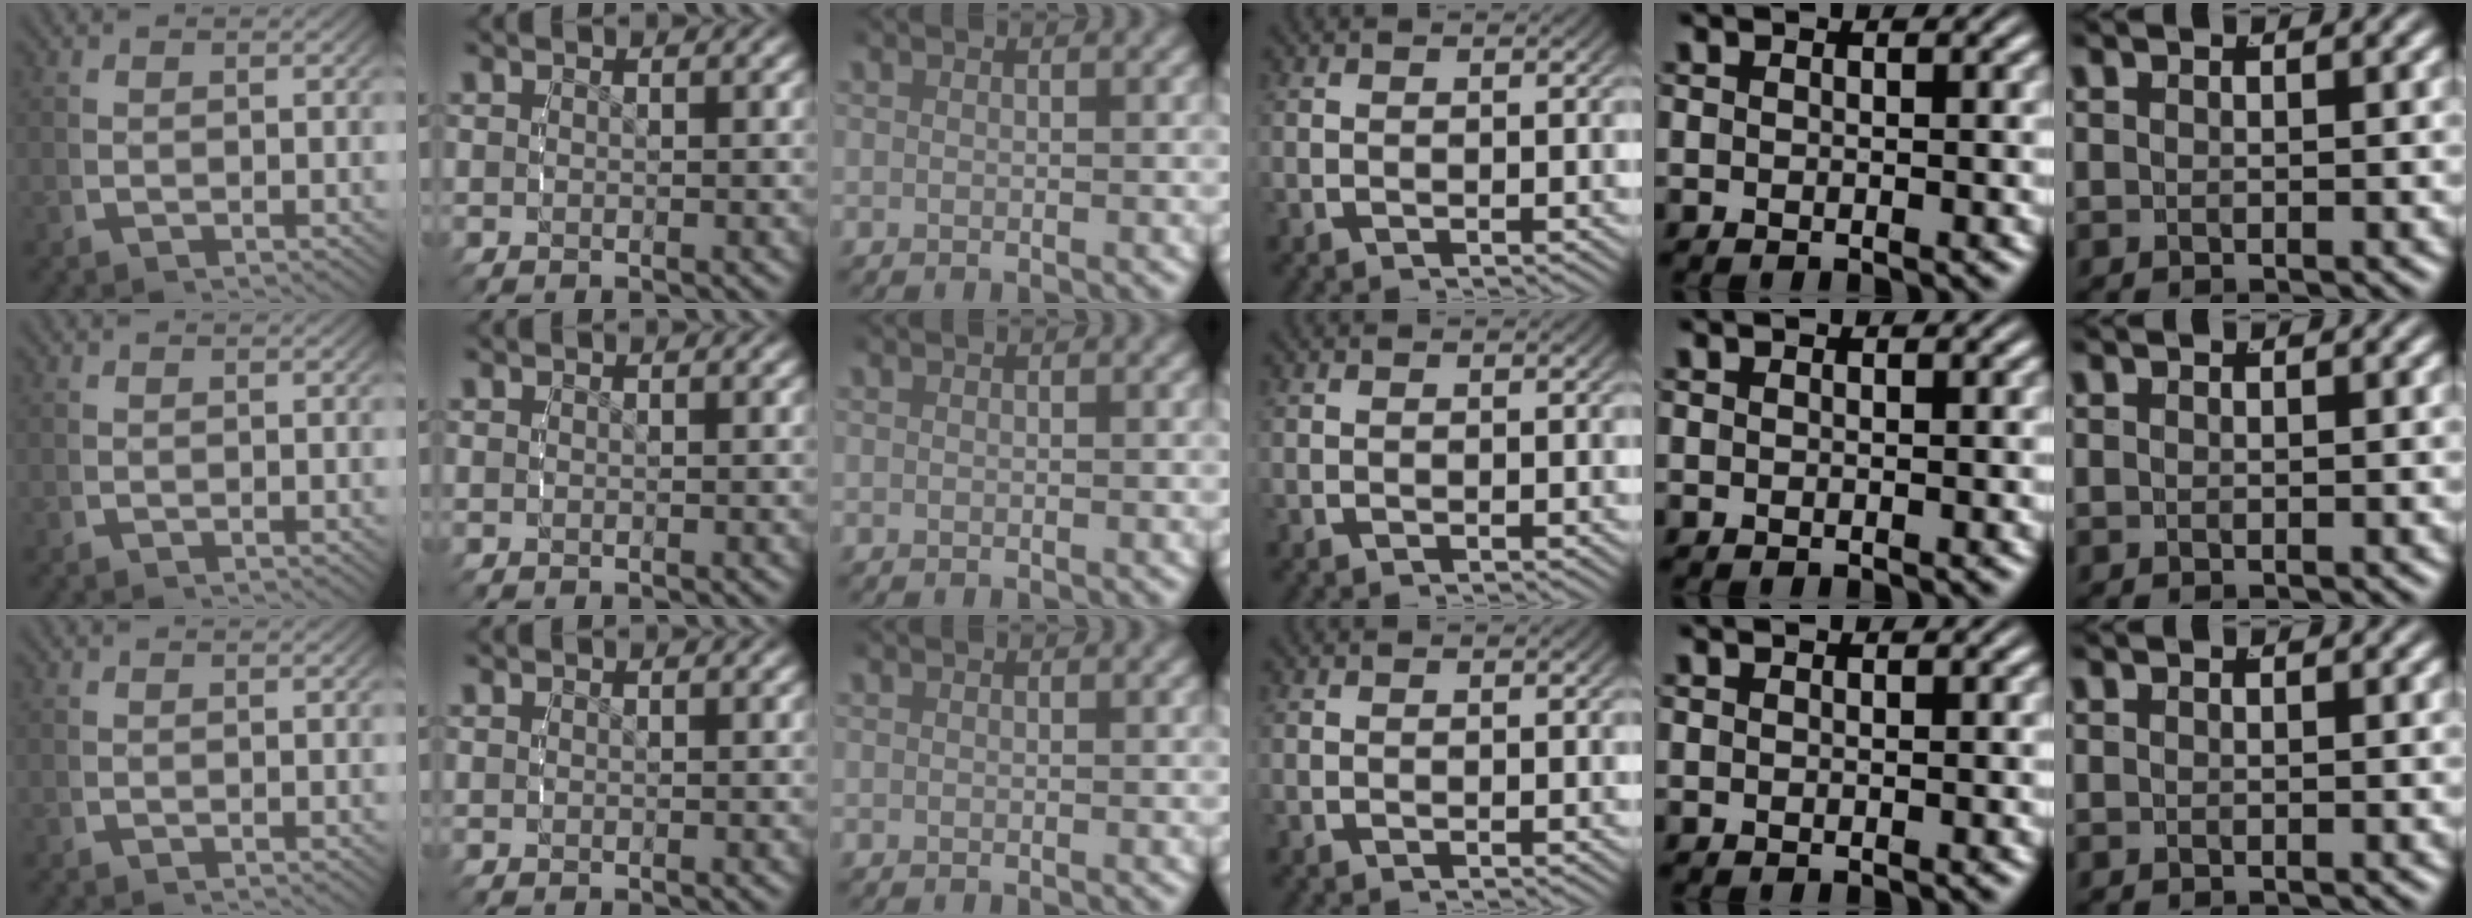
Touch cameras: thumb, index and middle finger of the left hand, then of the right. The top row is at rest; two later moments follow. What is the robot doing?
{"motion": "reach", "object": "measuring cup"}